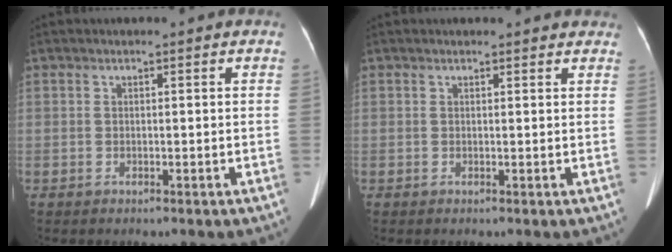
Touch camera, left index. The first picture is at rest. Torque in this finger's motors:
{"motor_torque": [0.76, -1.38, 0.04, 0.00]}